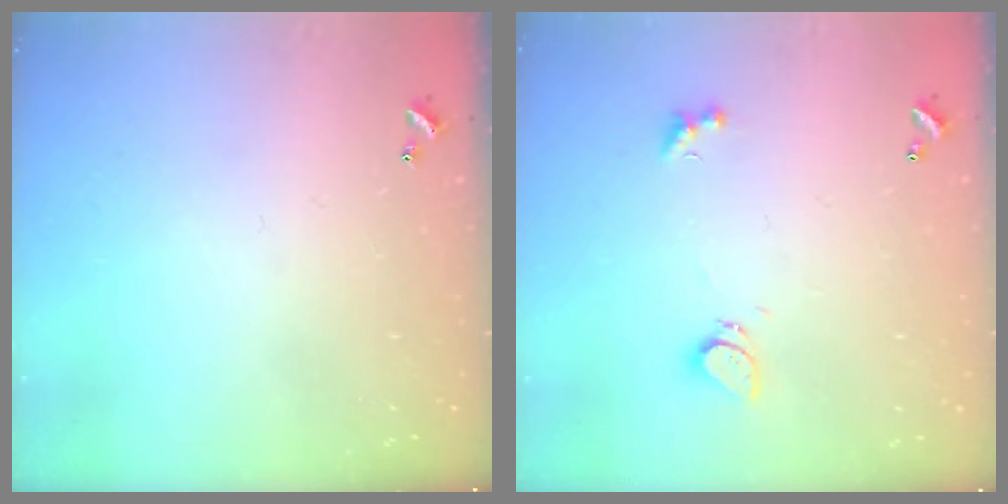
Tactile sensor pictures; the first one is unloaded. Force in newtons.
{"total": 2.4, "press": 2.4, "slide": 0.5}